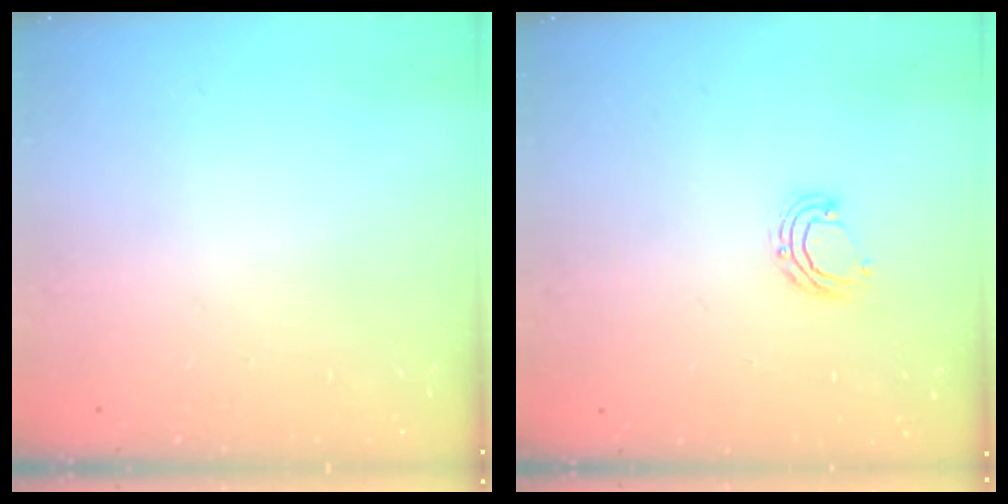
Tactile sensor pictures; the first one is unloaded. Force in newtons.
{"total": 5.6, "press": 5.6, "slide": 1.0}